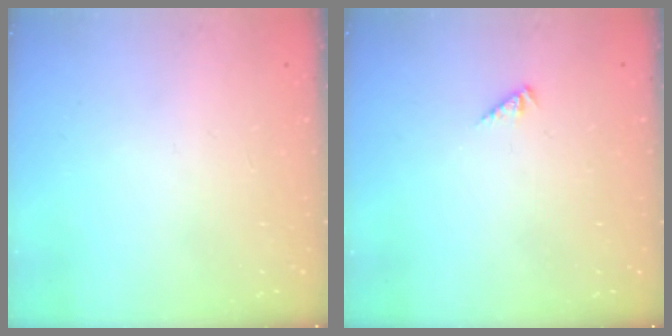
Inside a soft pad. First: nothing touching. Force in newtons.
{"total": 1.0, "press": 1.0, "slide": 0.3}